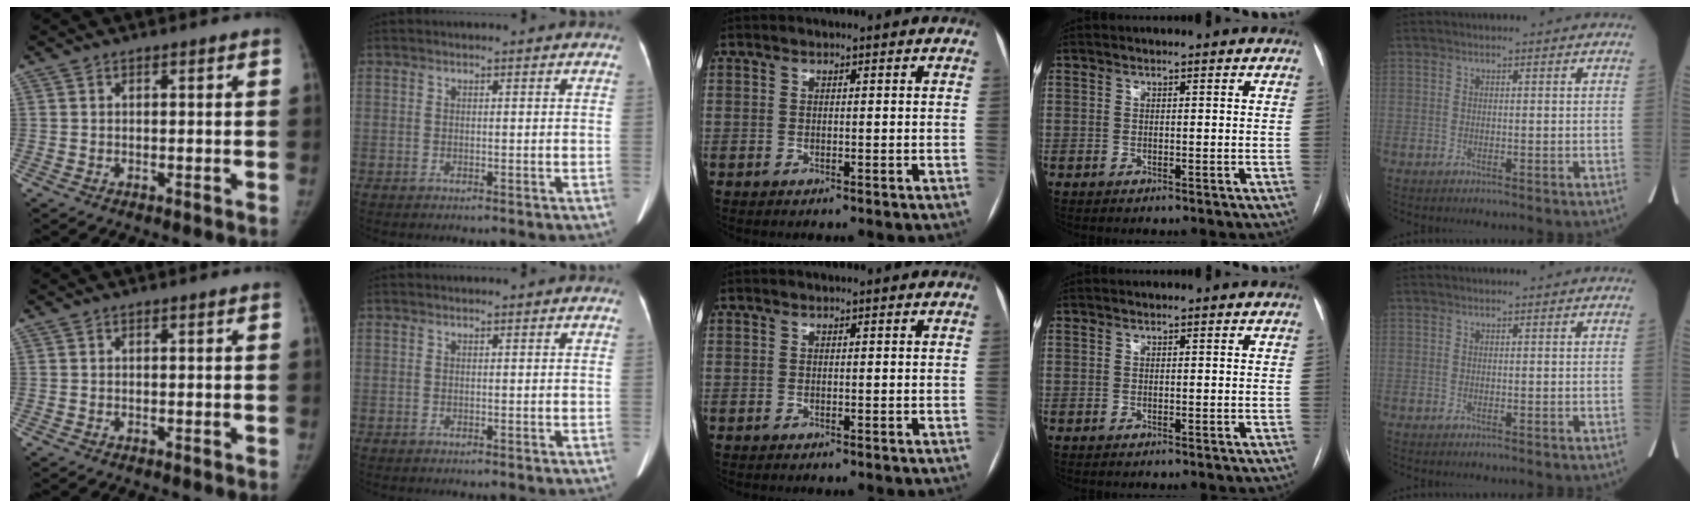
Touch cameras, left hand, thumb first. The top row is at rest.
{}